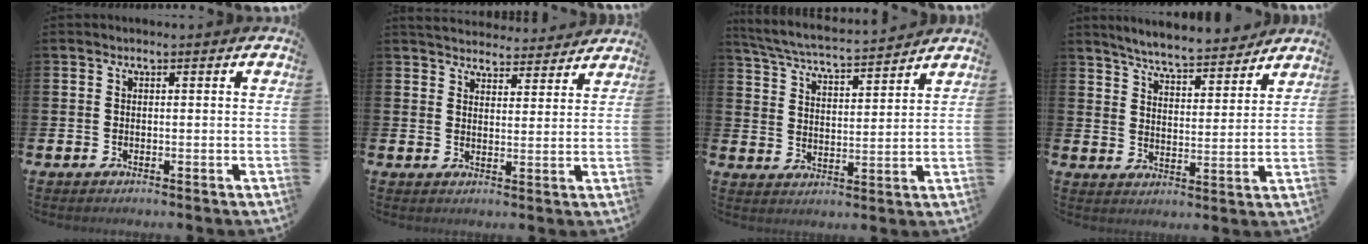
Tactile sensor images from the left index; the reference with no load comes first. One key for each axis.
{"total": 4.6, "fx": 4.5, "fy": 0.9, "fz": 0.0, "tx": -0.015, "ty": -0.029, "tz": 0.081}
{"total": 5.3, "fx": 5.2, "fy": 0.1, "fz": 1.3, "tx": -0.046, "ty": -0.041, "tz": 0.087}
{"total": 6.0, "fx": 5.9, "fy": 0.5, "fz": 1.2, "tx": -0.040, "ty": -0.042, "tz": 0.100}